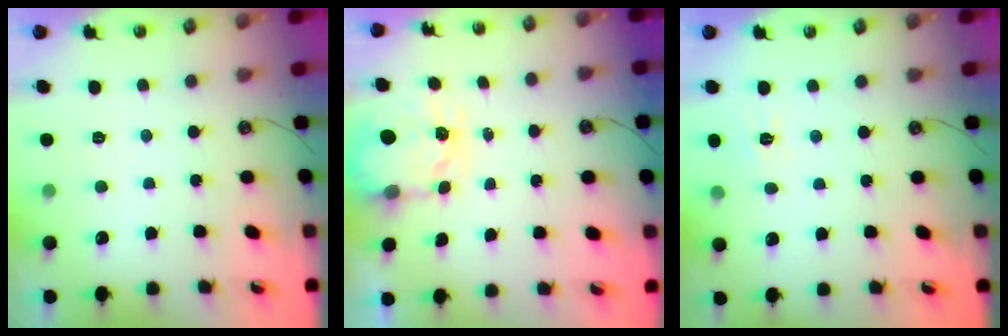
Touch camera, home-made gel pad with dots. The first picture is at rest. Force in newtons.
{"total": 3.4, "press": 3.4, "slide": 0.3}
{"total": 3.5, "press": 3.4, "slide": 0.6}